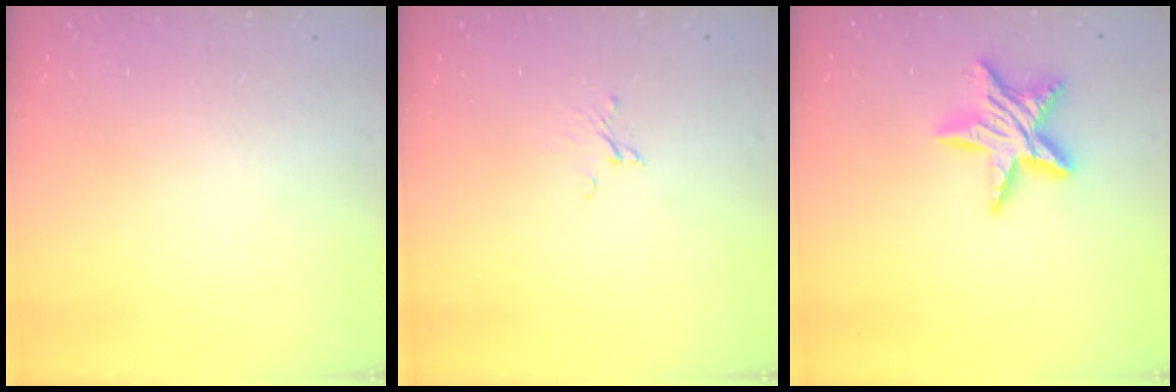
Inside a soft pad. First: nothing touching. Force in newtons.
{"total": 2.0, "press": 2.0, "slide": 0.1}
{"total": 13.6, "press": 13.6, "slide": 0.8}